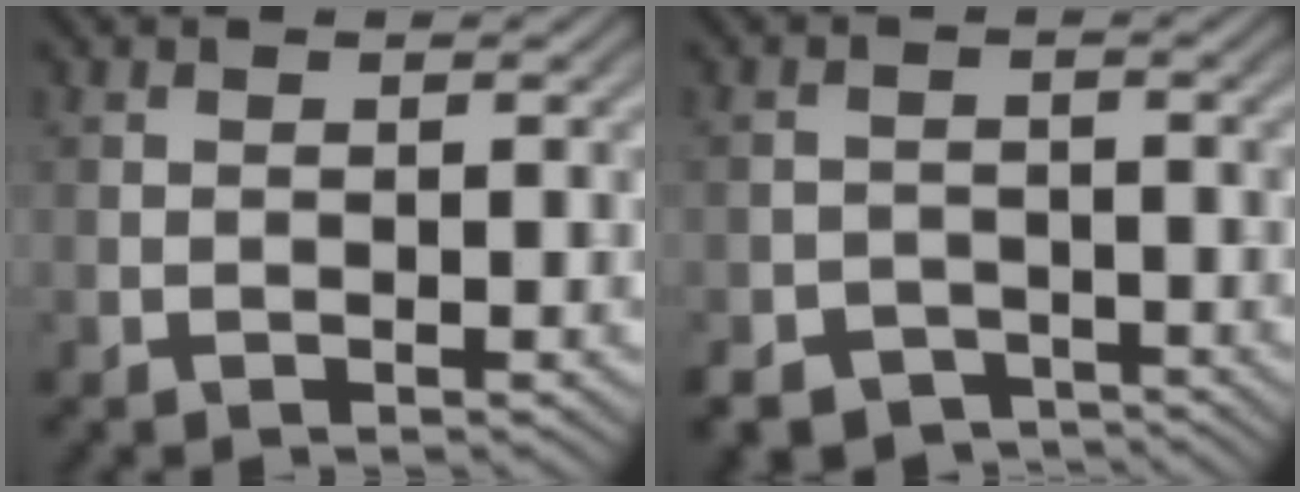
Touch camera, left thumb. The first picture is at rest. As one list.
[{"total": 5.1, "force": [-4.0, 3.0, 1.2], "torque": [-0.017, -0.006, -0.066]}]